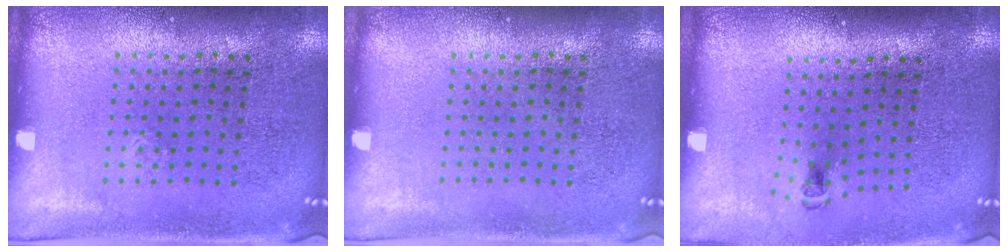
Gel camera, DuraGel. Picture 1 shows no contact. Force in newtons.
{"total": 0.0}
{"total": 0.6, "press": 0.4, "slide": 0.5}